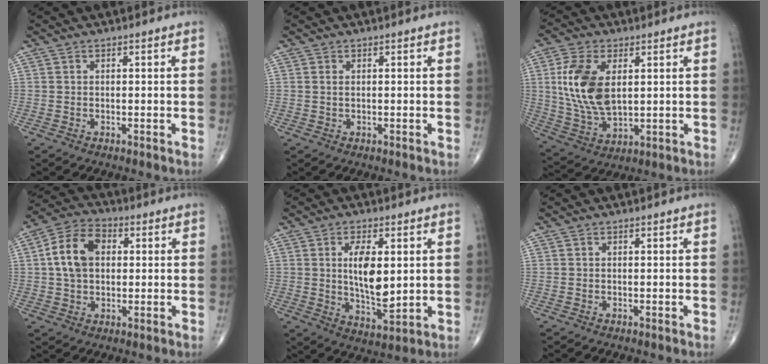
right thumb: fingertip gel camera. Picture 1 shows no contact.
{"total": 0.6, "force": [0.2, 0.4, 0.5], "torque": [-0.012, 0.003, 0.006]}
{"total": 13.6, "force": [2.8, 7.6, 11.0], "torque": [-0.221, -0.012, 0.062]}
{"total": 10.9, "force": [1.7, 7.4, 7.7], "torque": [-0.135, 0.019, 0.024]}
{"total": 10.2, "force": [1.7, 4.4, 9.1], "torque": [-0.147, -0.023, 0.037]}
{"total": 0.0}